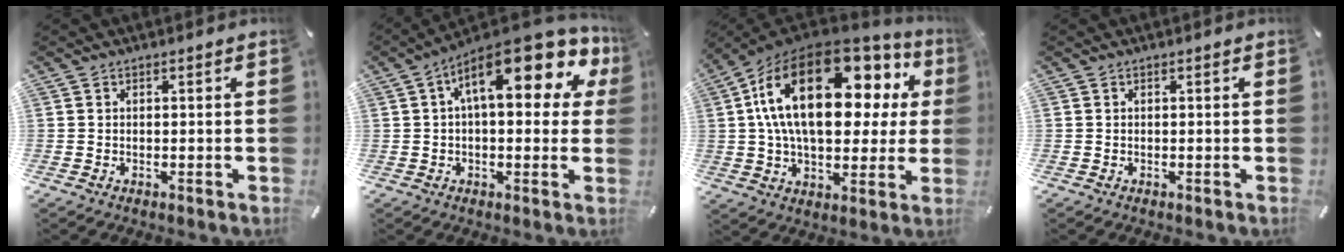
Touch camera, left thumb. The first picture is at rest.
{"total": 16.7, "force": [6.9, 6.8, 13.6], "torque": [-0.198, -0.037, 0.111]}
{"total": 24.6, "force": [7.7, 13.0, 19.3], "torque": [-0.362, -0.038, 0.126]}
{"total": 0.0}